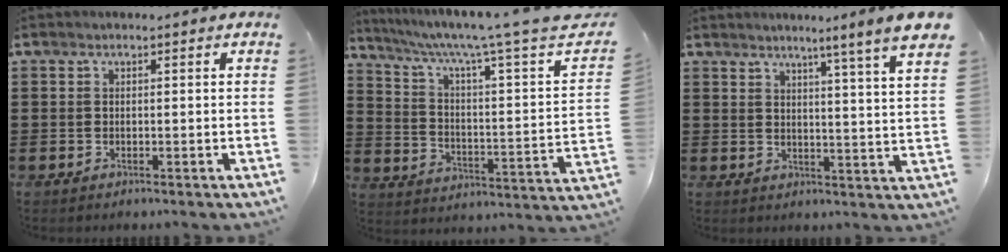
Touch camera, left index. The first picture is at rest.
{"total": 7.2, "force": [4.7, 0.0, 5.4], "torque": [-0.109, -0.039, 0.068]}
{"total": 5.2, "force": [3.7, -1.5, 3.2], "torque": [-0.068, -0.034, 0.053]}